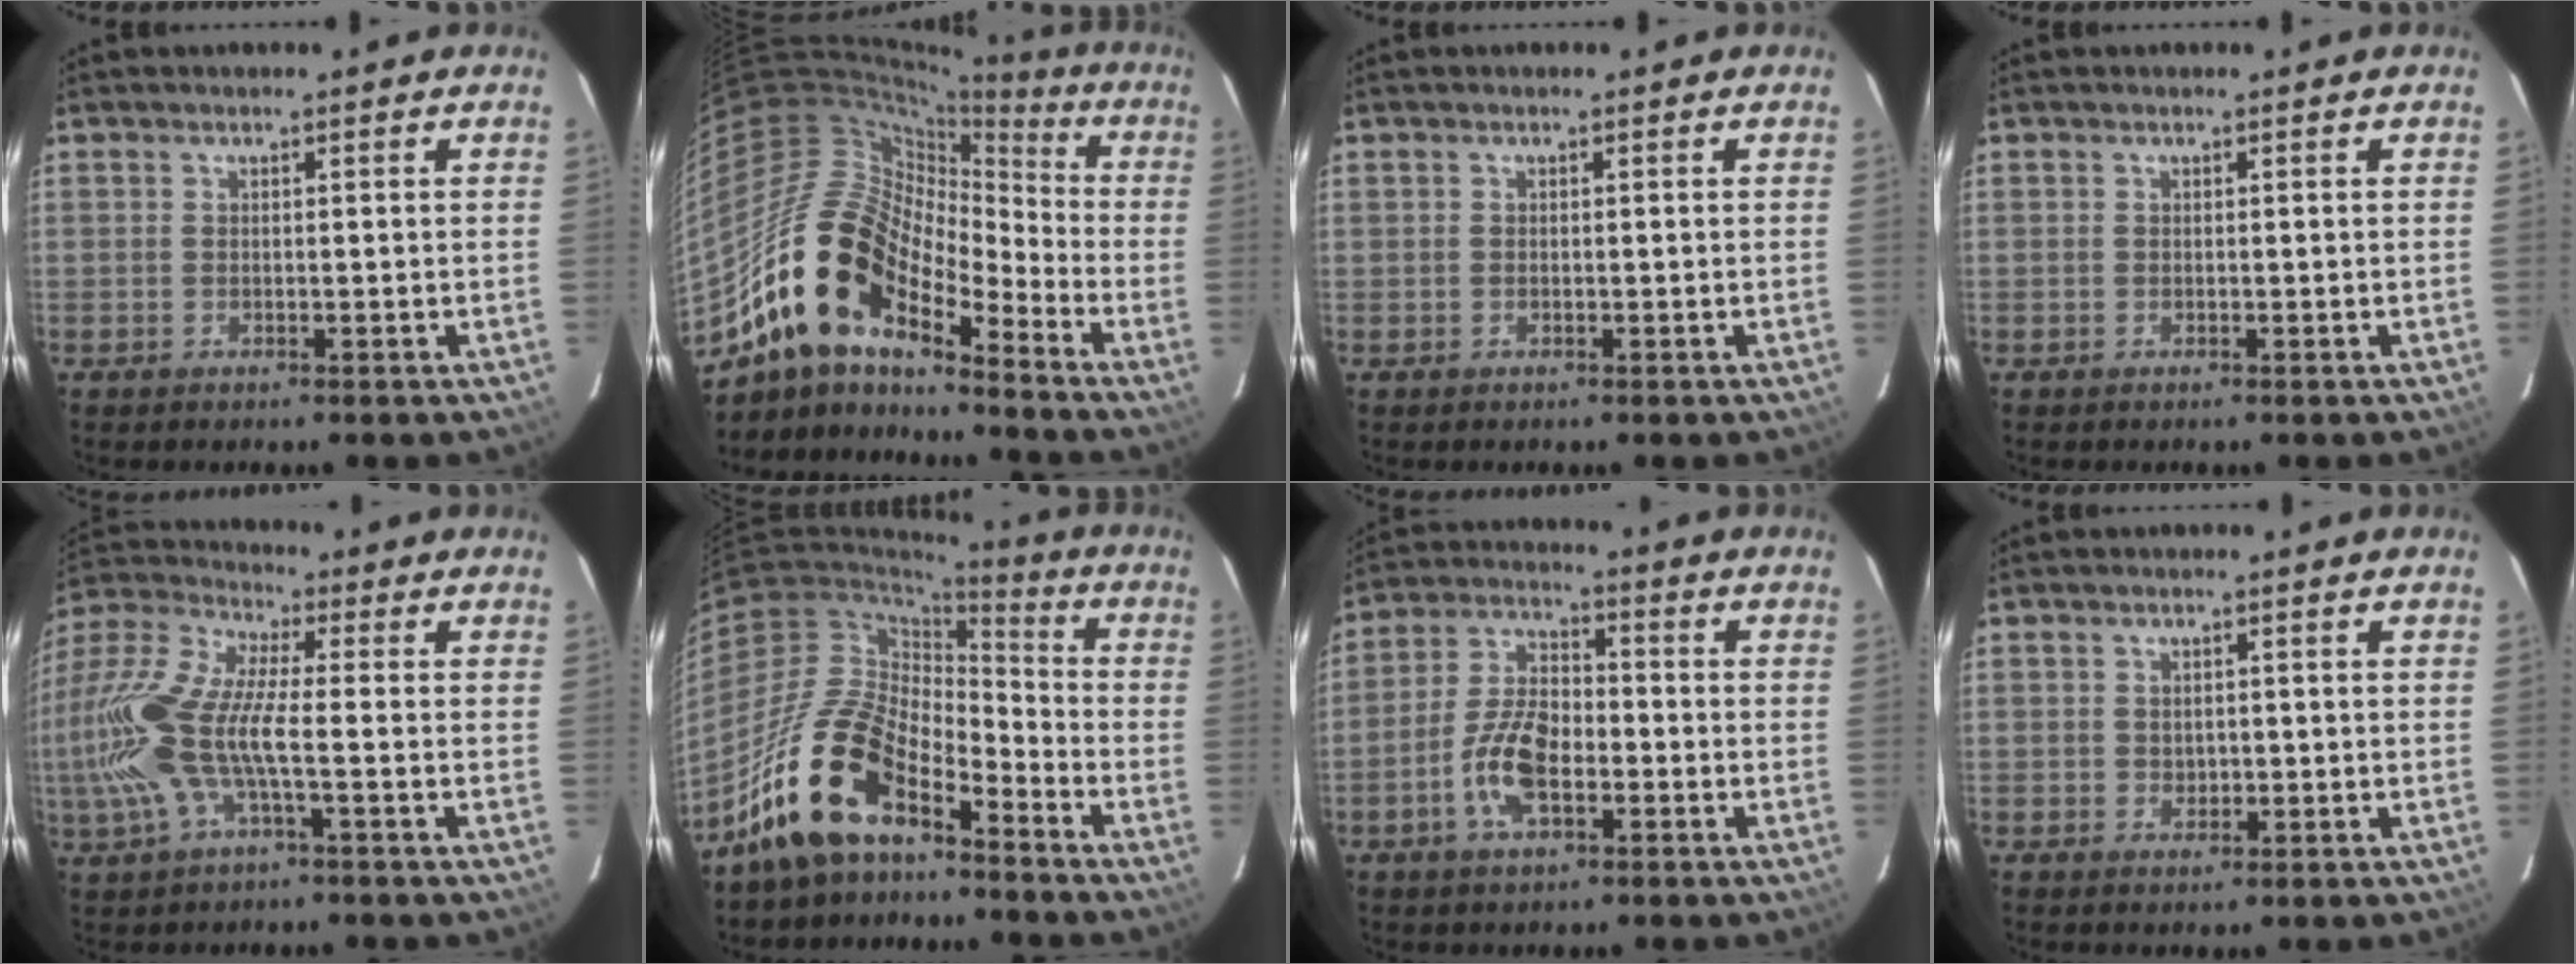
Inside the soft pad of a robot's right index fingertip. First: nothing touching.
{"total": 18.2, "force": [-12.6, 7.5, 10.8], "torque": [-0.187, -0.010, -0.251]}
{"total": 0.0}
{"total": 0.0}
{"total": 16.6, "force": [-2.9, 5.2, 15.5], "torque": [-0.317, -0.003, -0.061]}
{"total": 14.7, "force": [-10.6, 5.9, 8.3], "torque": [-0.162, 0.015, -0.209]}
{"total": 9.6, "force": [-3.6, 4.6, 7.6], "torque": [-0.161, 0.008, -0.068]}
{"total": 1.5, "force": [0.0, 1.4, 0.7], "torque": [-0.007, 0.002, 0.002]}